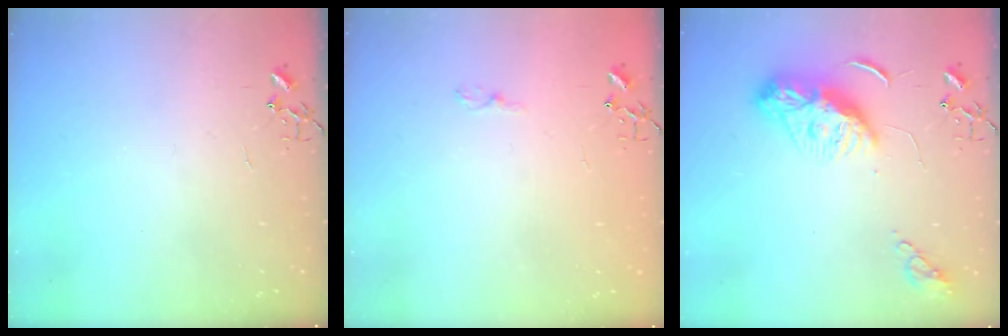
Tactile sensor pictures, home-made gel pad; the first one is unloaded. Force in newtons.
{"total": 4.6, "press": 4.6, "slide": 0.4}
{"total": 10.9, "press": 10.8, "slide": 1.0}